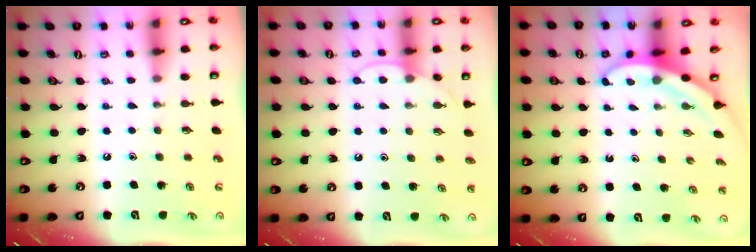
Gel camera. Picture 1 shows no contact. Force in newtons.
{"total": 6.6, "press": 6.6, "slide": 0.6}
{"total": 3.6, "press": 3.6, "slide": 0.2}